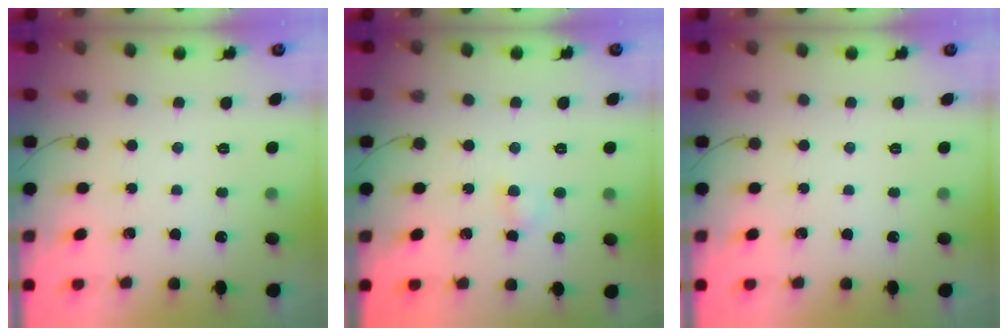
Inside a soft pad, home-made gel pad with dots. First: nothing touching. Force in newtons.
{"total": 3.1, "press": 2.9, "slide": 1.1}
{"total": 0.0}